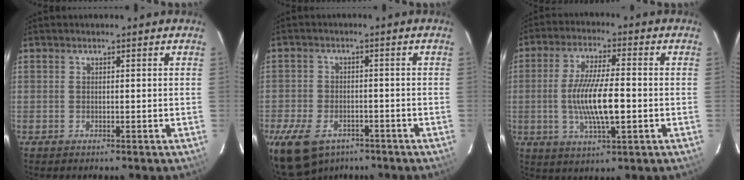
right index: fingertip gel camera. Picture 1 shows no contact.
{"total": 12.1, "force": [-7.8, 7.1, 5.8], "torque": [-0.146, -0.013, -0.126]}
{"total": 11.3, "force": [-1.7, 2.5, 10.9], "torque": [-0.208, -0.007, -0.031]}